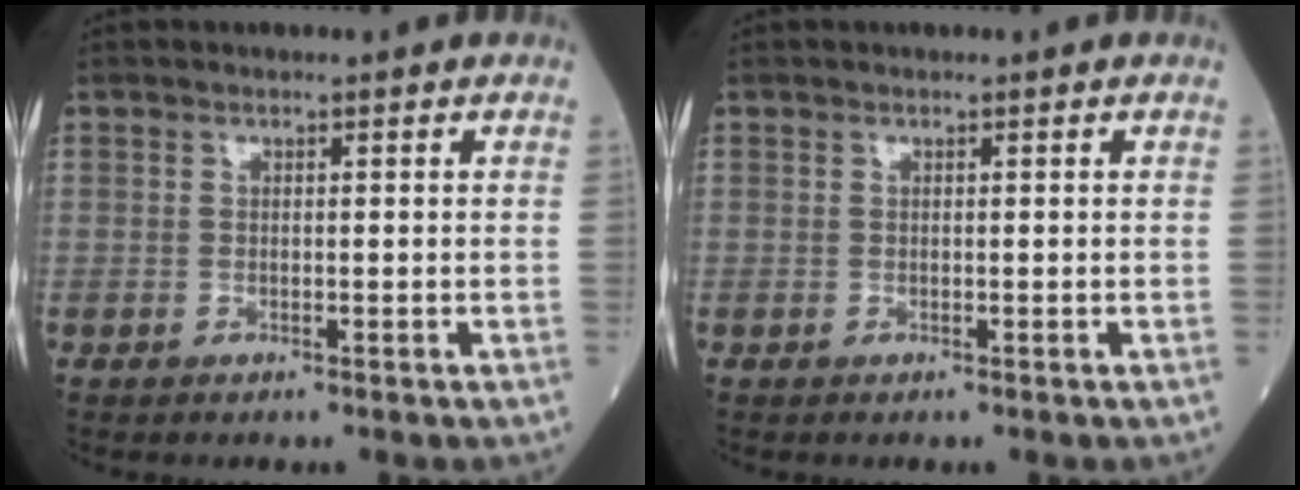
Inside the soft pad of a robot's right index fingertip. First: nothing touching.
{"total": 0.0}